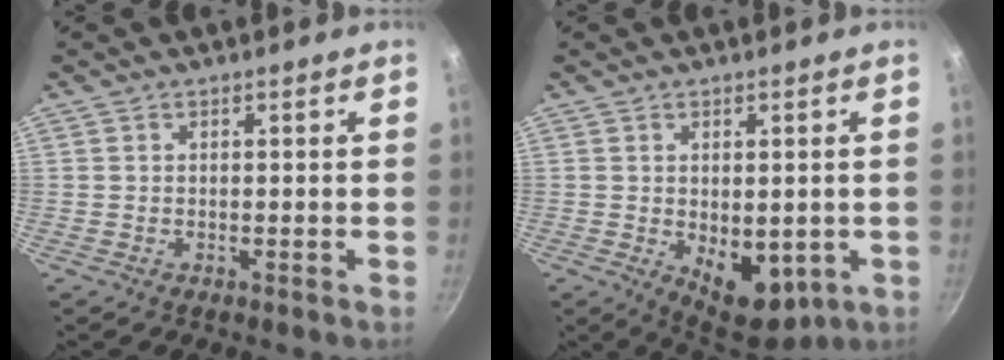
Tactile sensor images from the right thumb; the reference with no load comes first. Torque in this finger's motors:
{"motor_torque": [-0.61, 0.92, -0.27, 0.04, 0.14]}